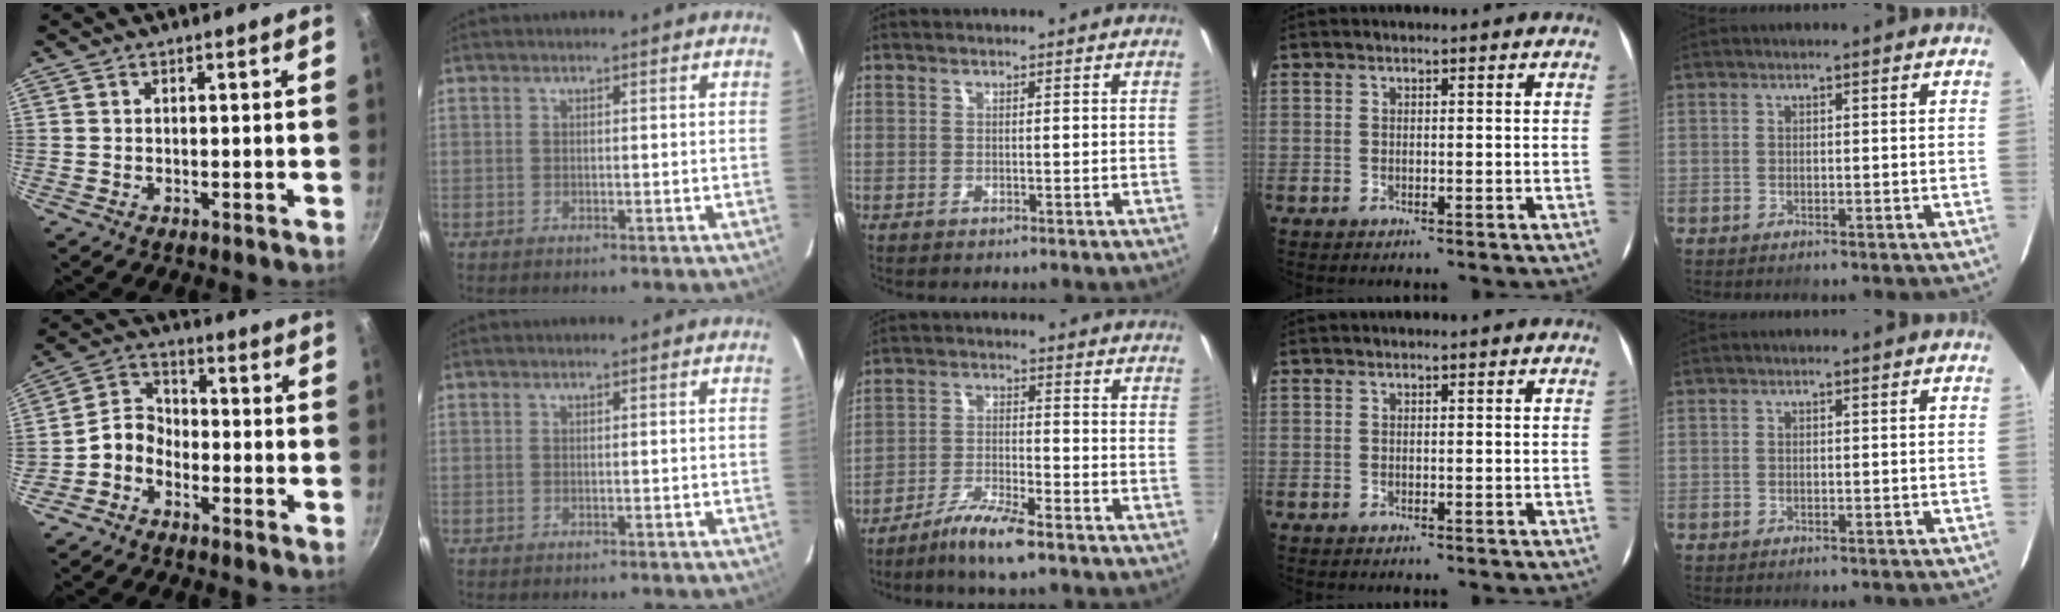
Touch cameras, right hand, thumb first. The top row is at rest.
{"thumb": {"total": 5.1, "force": [-2.8, 3.8, 1.8], "torque": [-0.017, 0.040, -0.070]}, "middle": {"total": 7.8, "force": [-6.0, 0.9, 4.9], "torque": [-0.110, -0.006, -0.115]}}